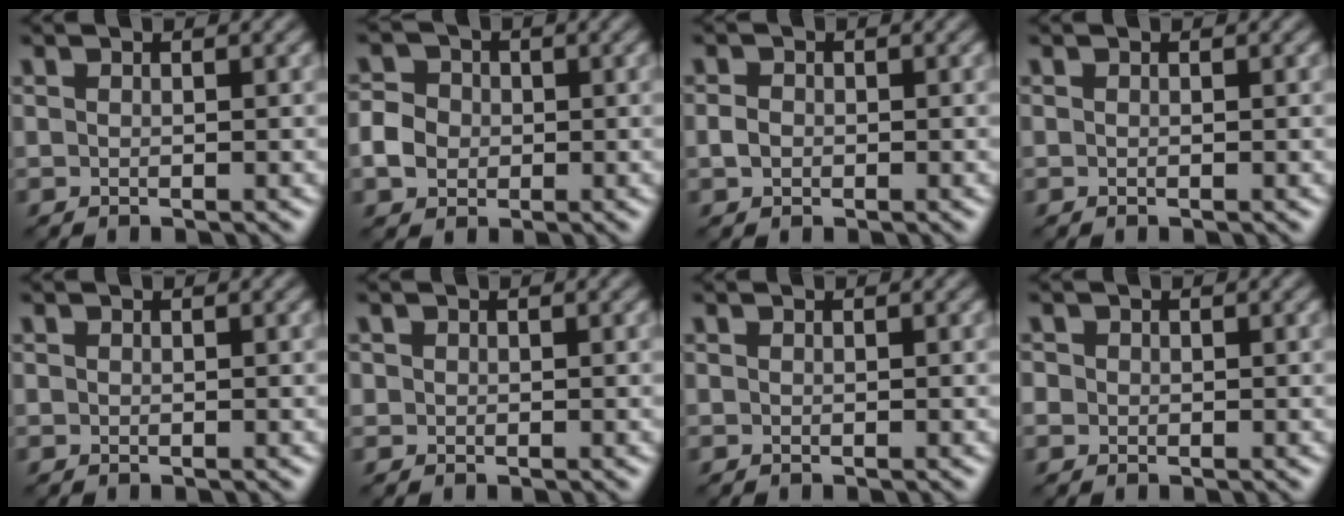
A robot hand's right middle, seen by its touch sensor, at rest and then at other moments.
{"total": 3.2, "force": [-0.5, 2.9, 1.4], "torque": [-0.029, 0.004, -0.013]}
{"total": 1.3, "force": [-0.2, 1.1, 0.7], "torque": [-0.013, -0.001, -0.009]}
{"total": 0.0}
{"total": 0.0}
{"total": 0.6, "force": [0.1, 0.6, 0.1], "torque": [0.005, 0.000, 0.000]}
{"total": 0.0}
{"total": 1.2, "force": [0.0, 1.2, 0.3], "torque": [0.001, -0.002, -0.002]}